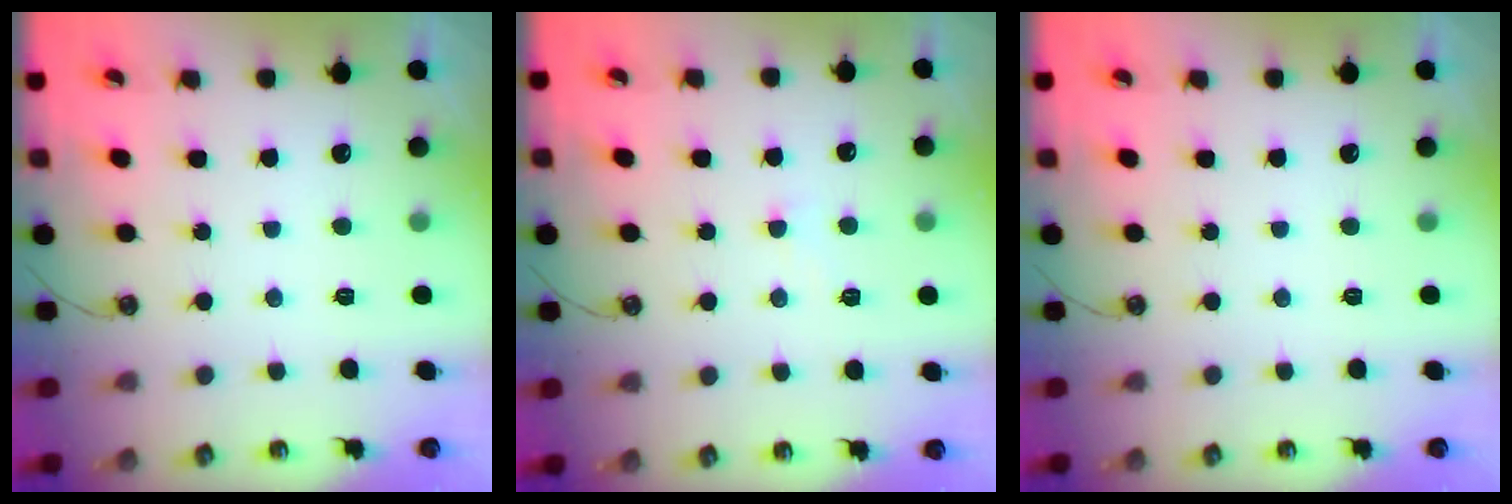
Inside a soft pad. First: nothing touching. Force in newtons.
{"total": 0.6, "press": 0.3, "slide": 0.6}
{"total": 0.0}